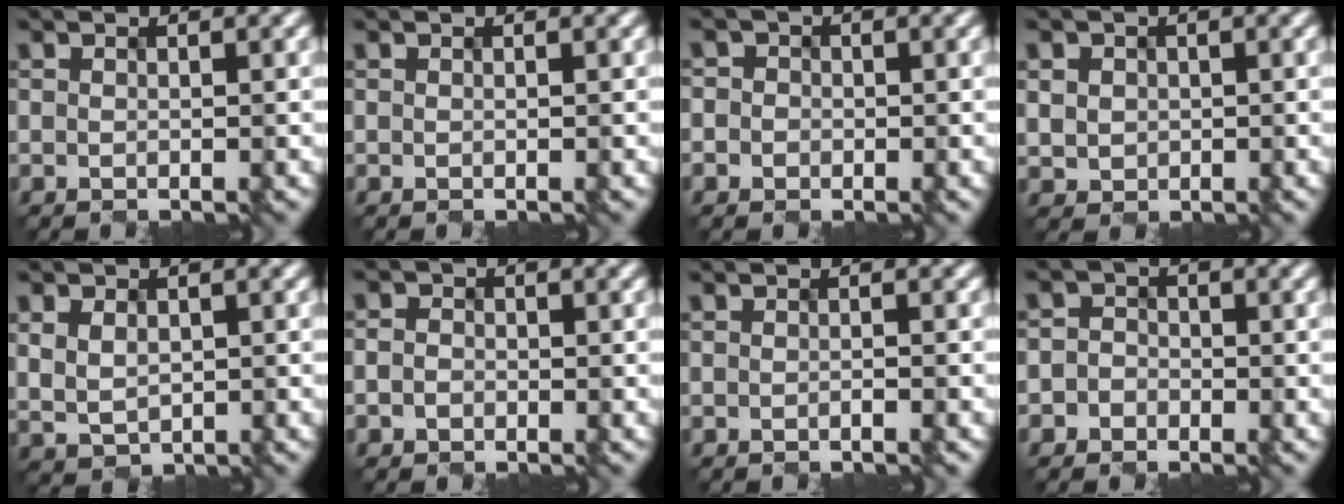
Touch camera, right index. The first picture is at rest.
{"total": 0.0}
{"total": 1.3, "force": [-0.6, 1.1, -0.3], "torque": [0.005, -0.001, -0.009]}
{"total": 1.9, "force": [0.2, 1.9, 0.3], "torque": [-0.032, 0.003, 0.021]}
{"total": 1.9, "force": [0.0, 1.4, 1.2], "torque": [-0.039, -0.003, 0.014]}
{"total": 1.4, "force": [-1.0, 1.0, -0.1], "torque": [-0.004, -0.002, -0.013]}
{"total": 0.7, "force": [-0.6, 0.0, 0.3], "torque": [-0.003, -0.001, -0.009]}
{"total": 2.0, "force": [-1.4, 1.3, -0.4], "torque": [0.022, 0.000, -0.027]}